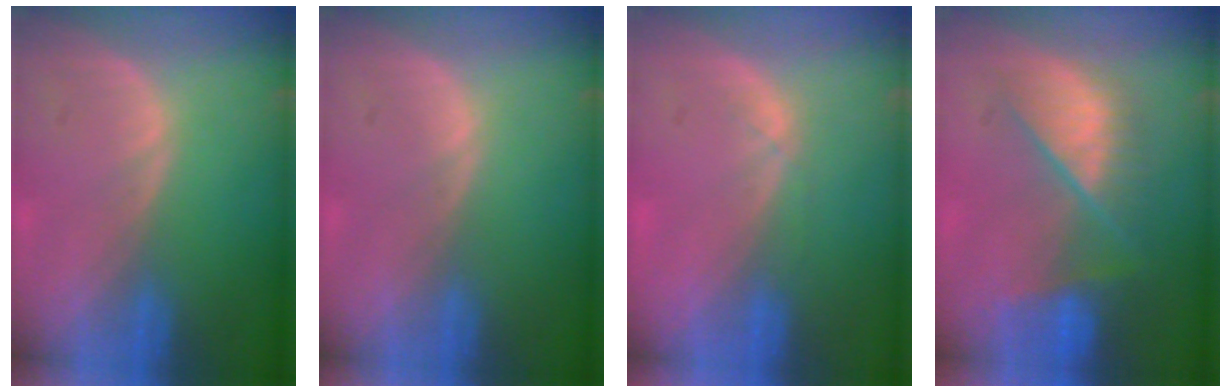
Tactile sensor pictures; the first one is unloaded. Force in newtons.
{"total": 0.0}
{"total": 1.4, "press": 1.3, "slide": 0.5}
{"total": 9.4, "press": 8.2, "slide": 4.7}